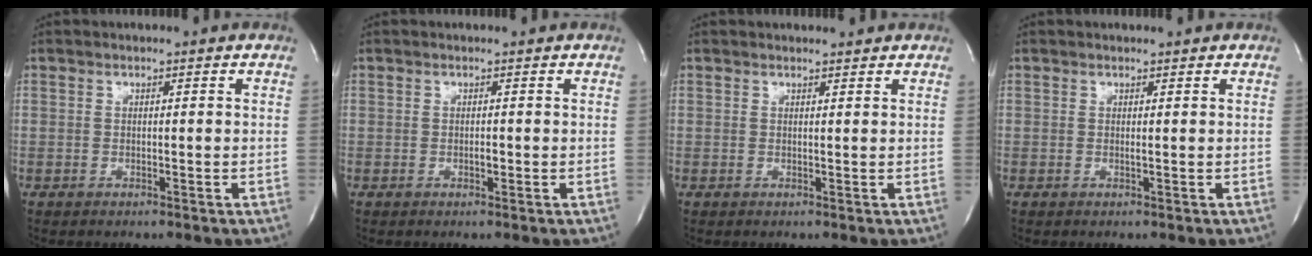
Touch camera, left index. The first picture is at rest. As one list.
[{"total": 0.6, "force": [-0.4, 0.2, 0.4], "torque": [-0.006, -0.003, -0.009]}, {"total": 1.8, "force": [1.7, 0.3, 0.3], "torque": [-0.011, 0.001, 0.020]}, {"total": 0.6, "force": [0.5, 0.0, 0.4], "torque": [-0.009, -0.002, 0.004]}]